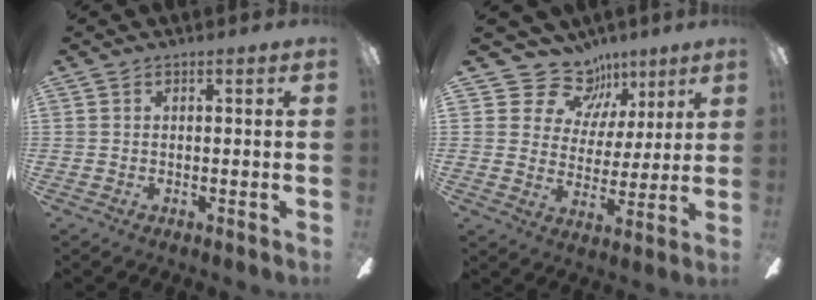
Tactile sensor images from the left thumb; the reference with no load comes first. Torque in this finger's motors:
{"motor_torque": [-0.06, -0.01, -0.27, -0.05, -0.15]}